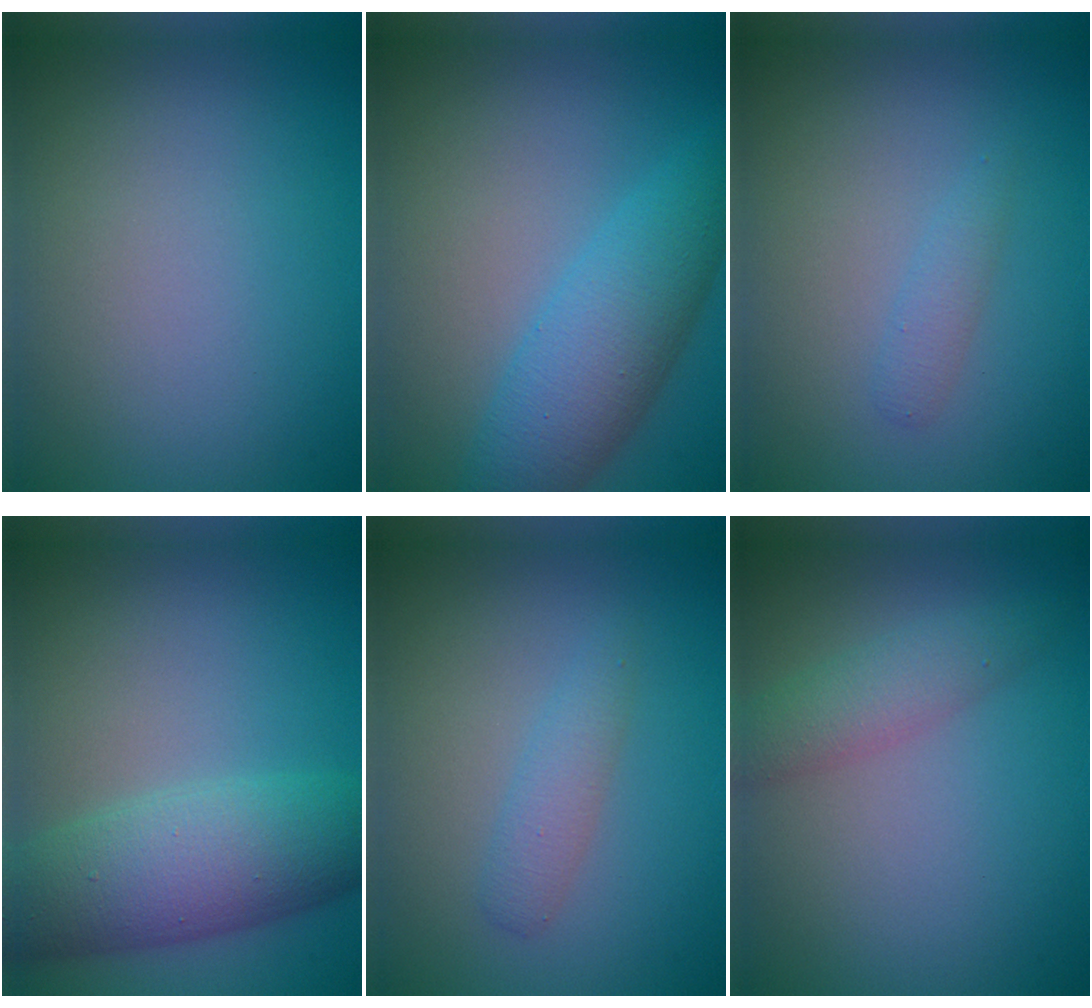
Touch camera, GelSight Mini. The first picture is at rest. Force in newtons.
{"total": 6.1, "press": 6.1, "slide": 0.1}
{"total": 1.1, "press": 1.1, "slide": 0.1}
{"total": 7.4, "press": 7.4, "slide": 0.2}
{"total": 1.7, "press": 1.7, "slide": 0.0}
{"total": 2.6, "press": 2.6, "slide": 0.0}